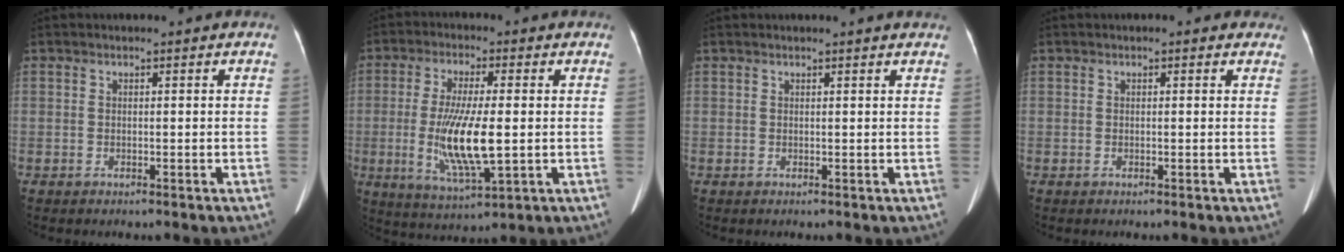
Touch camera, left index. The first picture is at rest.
{"total": 11.1, "force": [-1.0, 2.1, 10.8], "torque": [-0.218, -0.018, -0.015]}
{"total": 2.8, "force": [2.6, -0.2, 1.0], "torque": [-0.016, 0.011, 0.026]}
{"total": 1.2, "force": [0.8, 0.6, 0.6], "torque": [-0.001, 0.004, 0.002]}